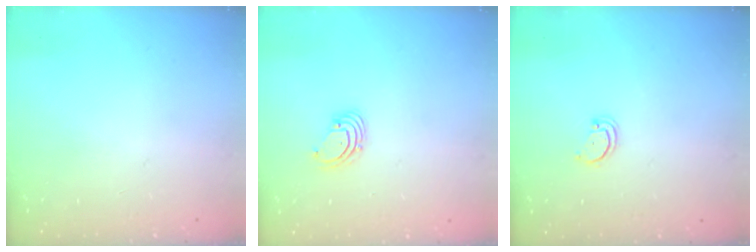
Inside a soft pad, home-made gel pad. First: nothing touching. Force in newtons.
{"total": 1.8, "press": 1.8, "slide": 0.2}
{"total": 2.2, "press": 2.2, "slide": 0.2}